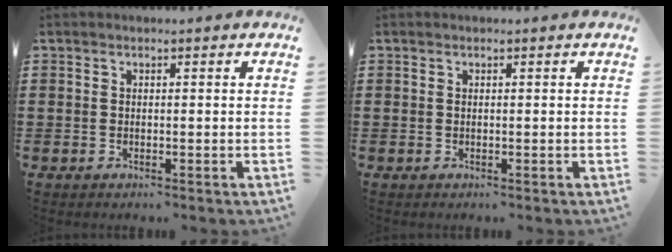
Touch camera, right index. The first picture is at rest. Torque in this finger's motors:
{"motor_torque": [0.05, 0.84, -0.01, 0.01]}